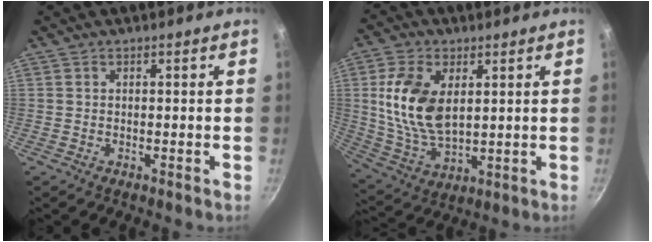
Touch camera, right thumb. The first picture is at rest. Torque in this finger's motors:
{"motor_torque": [0.09, 0.06, 1.49, 0.07, 0.51]}